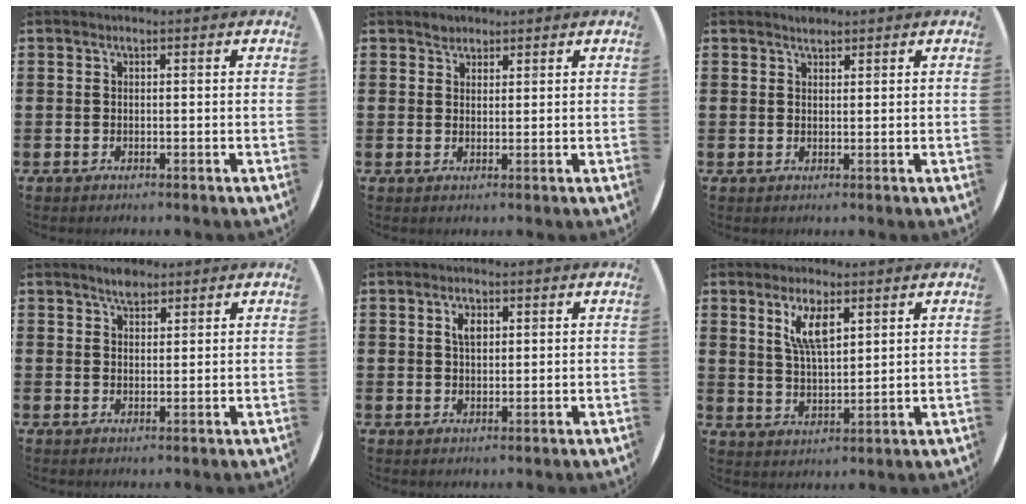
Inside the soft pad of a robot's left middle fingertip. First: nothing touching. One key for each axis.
{"total": 1.6, "fx": 1.4, "fy": 0.7, "fz": 0.0, "tx": 0.007, "ty": -0.001, "tz": 0.026}
{"total": 1.1, "fx": 1.1, "fy": 0.2, "fz": 0.0, "tx": 0.008, "ty": -0.003, "tz": 0.020}
{"total": 2.5, "fx": 2.2, "fy": 0.9, "fz": 0.7, "tx": -0.007, "ty": 0.001, "tz": 0.040}
{"total": 2.2, "fx": 1.1, "fy": 1.3, "fz": 1.4, "tx": -0.013, "ty": 0.000, "tz": 0.015}
{"total": 5.8, "fx": 3.4, "fy": 1.9, "fz": 4.3, "tx": -0.077, "ty": 0.000, "tz": 0.055}